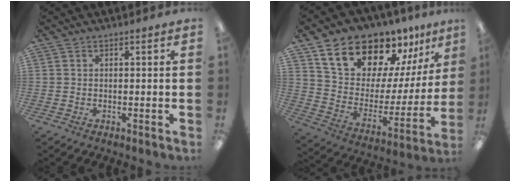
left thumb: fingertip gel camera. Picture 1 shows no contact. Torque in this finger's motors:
{"motor_torque": [1.80, 1.85, 1.41, -1.36, 0.13]}